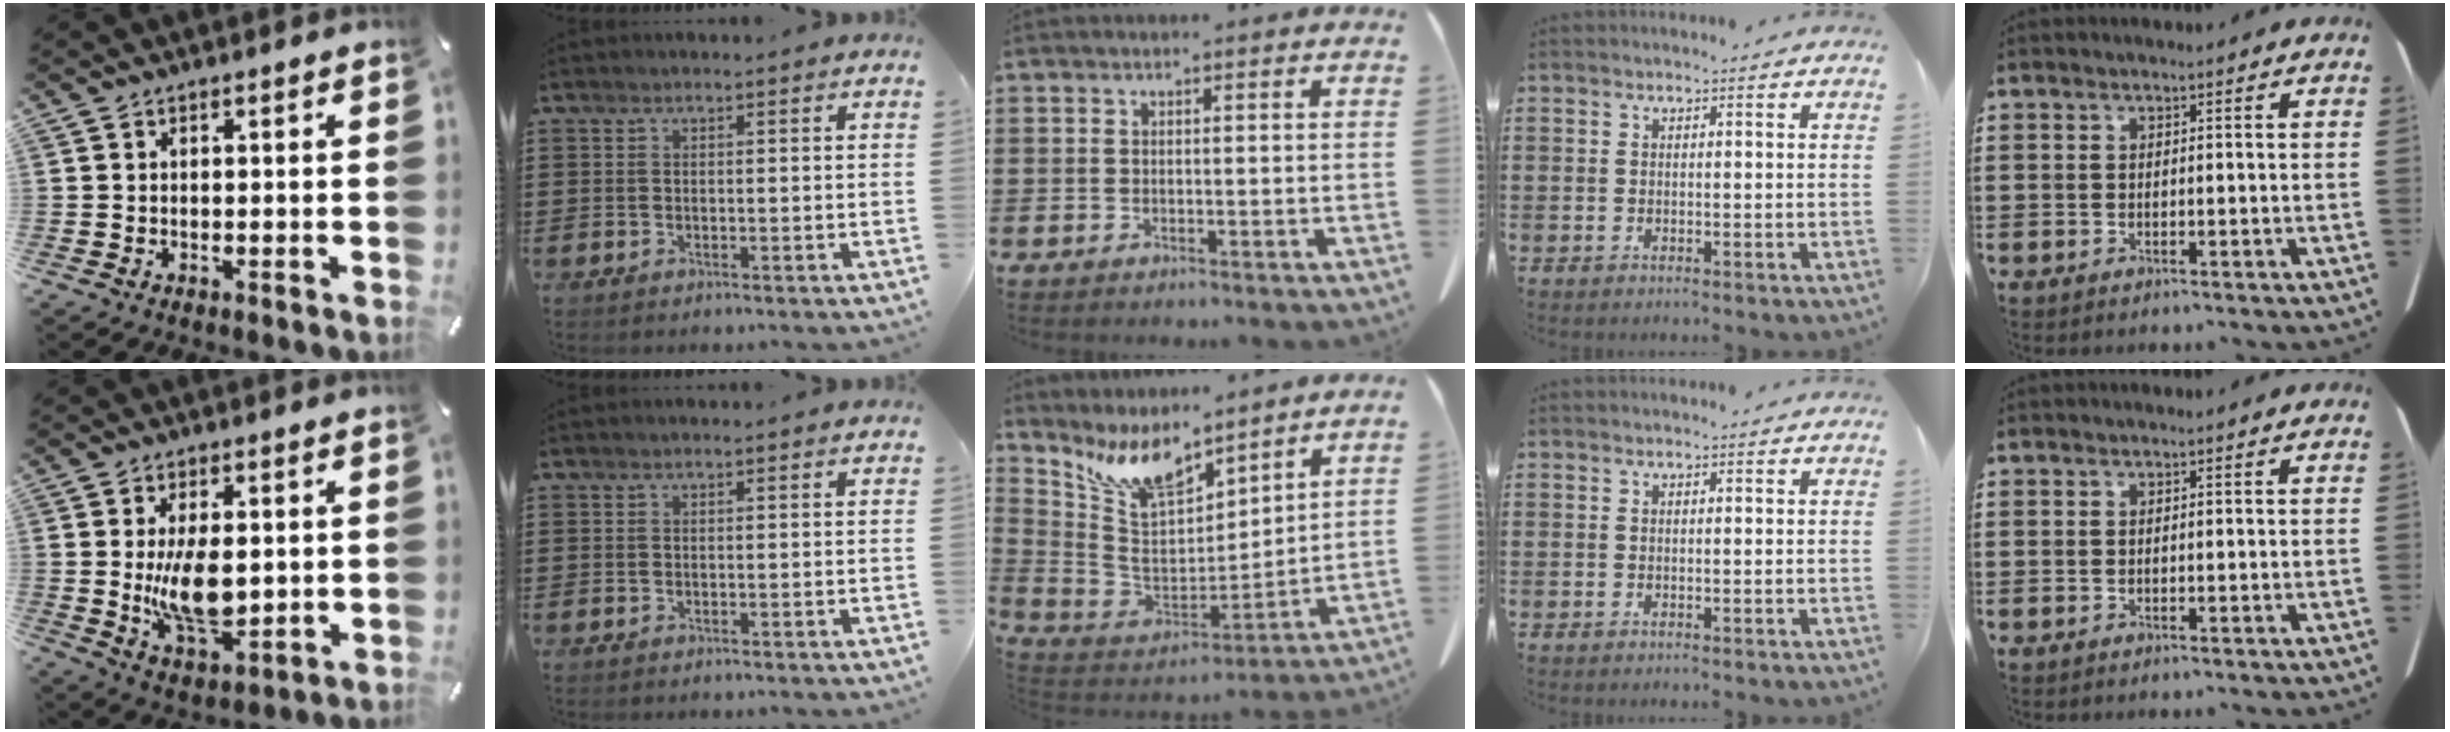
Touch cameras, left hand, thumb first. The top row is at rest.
{"thumb": {"total": 12.0, "force": [0.6, 6.6, 10.0], "torque": [-0.190, -0.022, 0.006]}, "middle": {"total": 9.8, "force": [7.2, 4.4, 5.0], "torque": [-0.139, -0.037, 0.132]}}